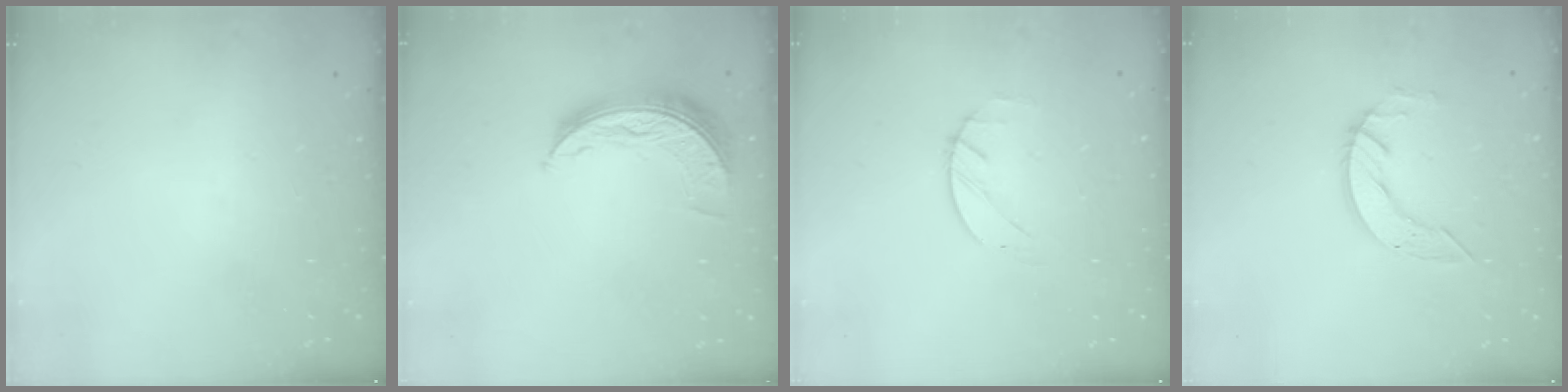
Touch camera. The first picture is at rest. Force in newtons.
{"total": 7.9, "press": 7.9, "slide": 0.6}
{"total": 1.4, "press": 1.3, "slide": 0.2}
{"total": 6.8, "press": 6.8, "slide": 0.3}